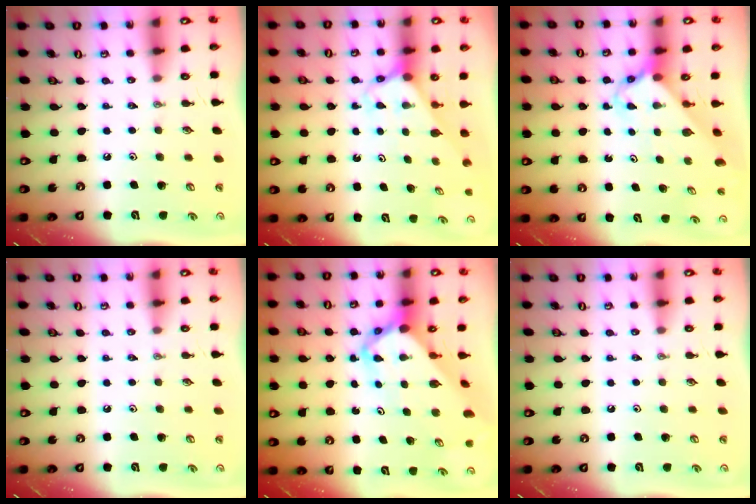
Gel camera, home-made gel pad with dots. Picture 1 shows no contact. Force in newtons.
{"total": 2.7, "press": 2.7, "slide": 0.1}
{"total": 2.5, "press": 2.5, "slide": 0.2}
{"total": 0.0}
{"total": 6.2, "press": 6.2, "slide": 0.4}
{"total": 0.0}